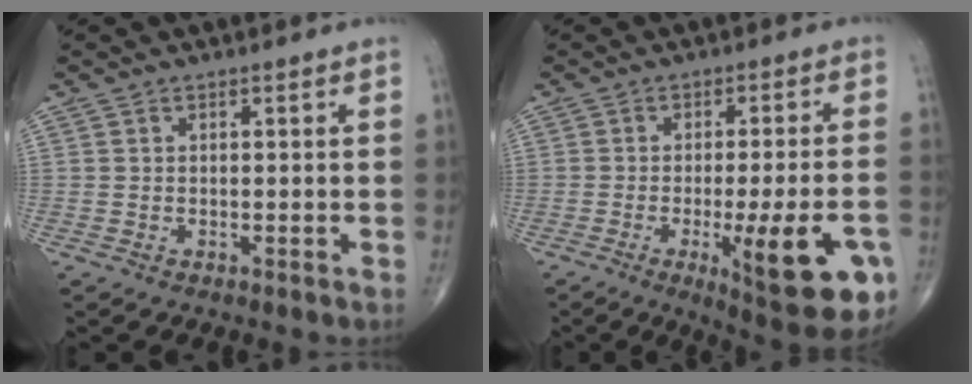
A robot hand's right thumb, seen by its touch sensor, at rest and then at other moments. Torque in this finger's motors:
{"motor_torque": [1.88, 1.71, 1.13, -0.27, 0.41]}